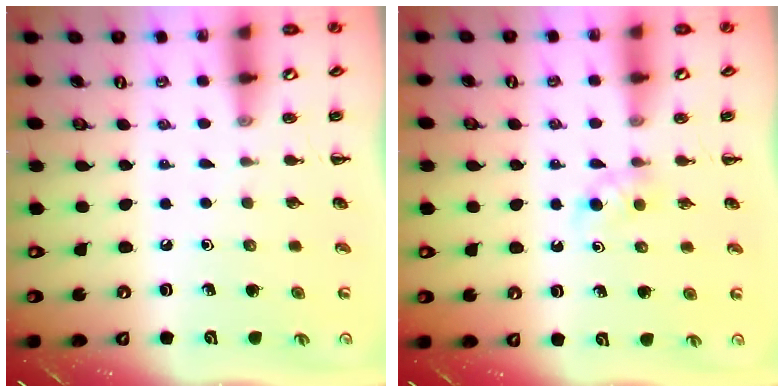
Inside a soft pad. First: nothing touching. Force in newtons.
{"total": 3.0, "press": 2.7, "slide": 1.4}